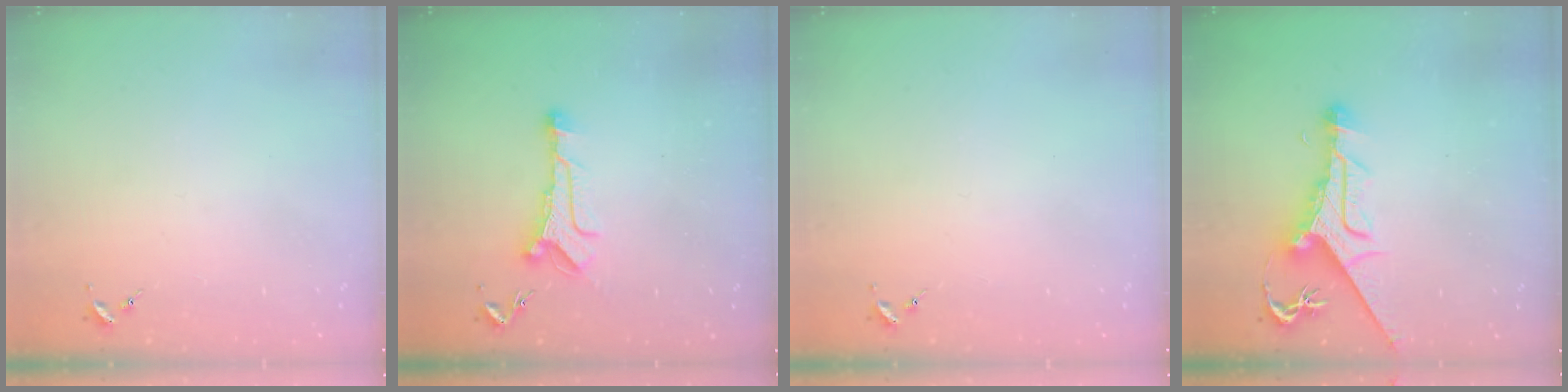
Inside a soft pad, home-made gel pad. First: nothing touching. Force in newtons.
{"total": 9.4, "press": 9.4, "slide": 0.2}
{"total": 0.0}
{"total": 12.0, "press": 11.9, "slide": 1.4}